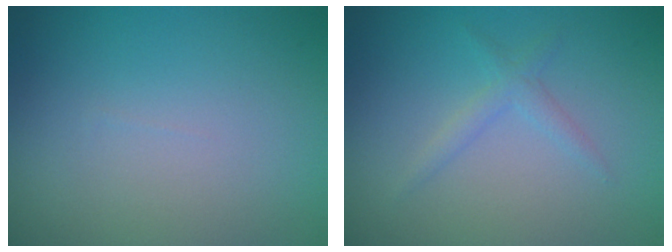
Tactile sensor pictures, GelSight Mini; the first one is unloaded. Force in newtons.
{"total": 1.4, "press": 1.4, "slide": 0.0}